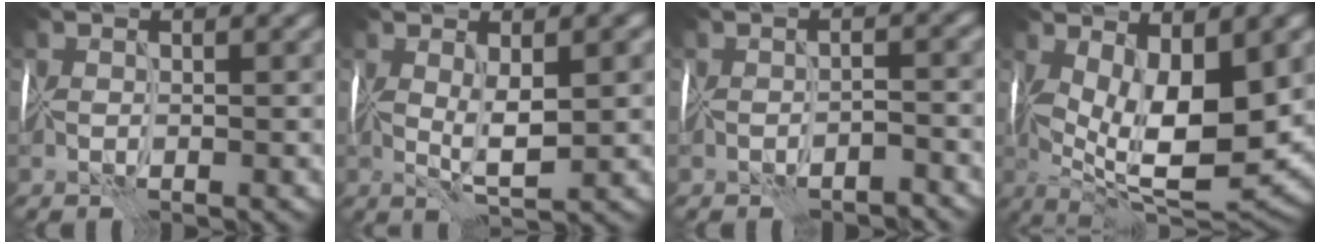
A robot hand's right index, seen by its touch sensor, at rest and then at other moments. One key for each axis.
{"total": 3.0, "fx": 0.7, "fy": 0.8, "fz": 2.9, "tx": -0.056, "ty": 0.001, "tz": 0.017}
{"total": 1.9, "fx": -1.7, "fy": 0.4, "fz": 0.8, "tx": -0.009, "ty": 0.007, "tz": -0.027}
{"total": 12.1, "fx": 1.0, "fy": 5.0, "fz": 10.9, "tx": -0.172, "ty": -0.012, "tz": 0.015}